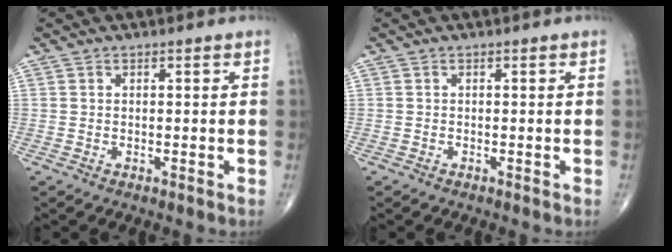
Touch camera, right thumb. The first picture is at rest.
{"total": 0.0}